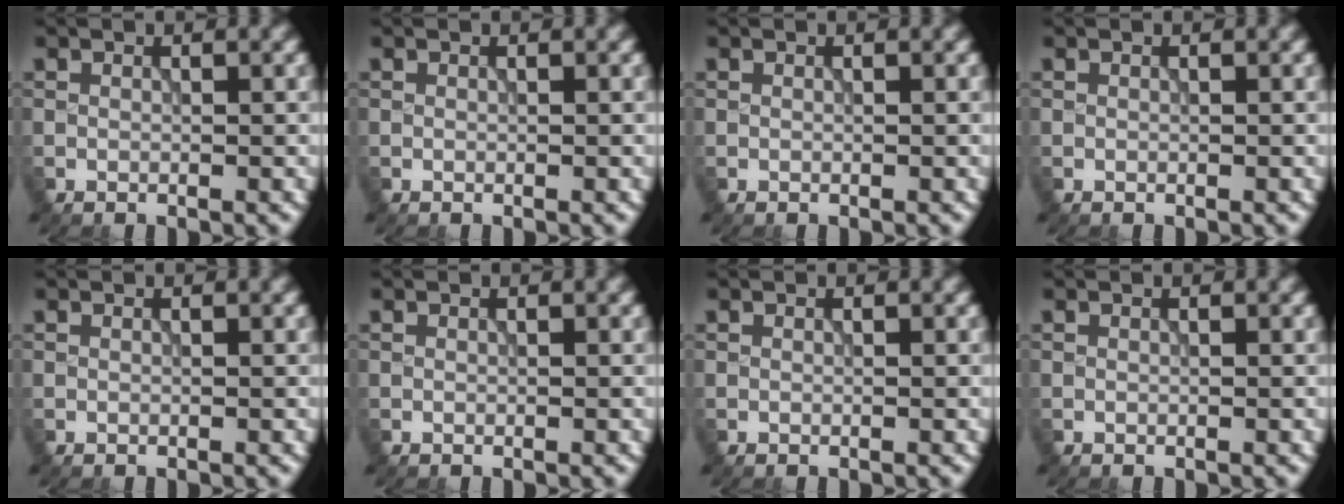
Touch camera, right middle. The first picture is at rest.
{"total": 0.0}
{"total": 0.0}
{"total": 0.0}
{"total": 0.0}
{"total": 0.0}
{"total": 0.0}
{"total": 0.0}